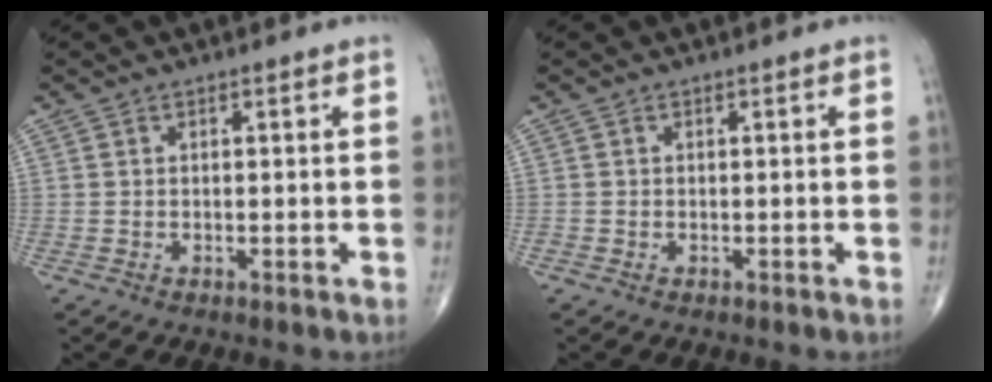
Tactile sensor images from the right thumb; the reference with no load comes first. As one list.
[{"total": 0.0}]